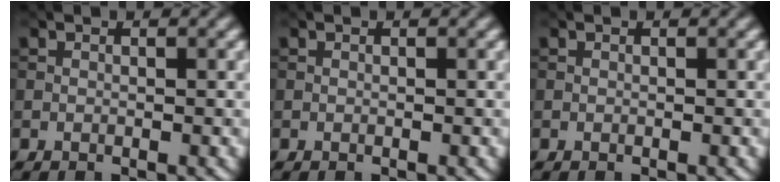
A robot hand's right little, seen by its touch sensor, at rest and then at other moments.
{"total": 0.0}
{"total": 0.0}